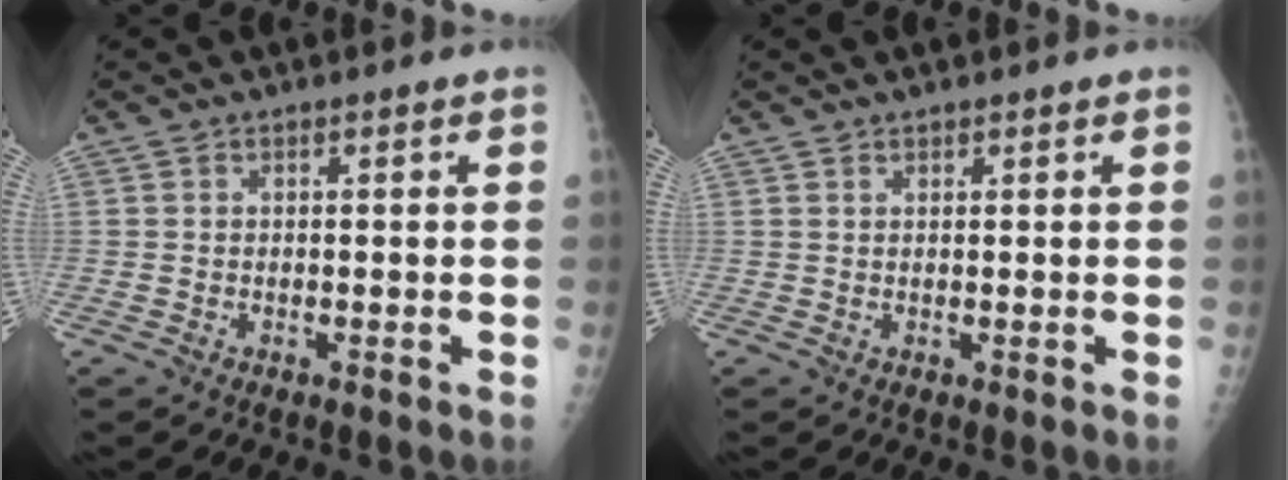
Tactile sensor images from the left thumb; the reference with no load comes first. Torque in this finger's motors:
{"motor_torque": [0.01, 0.14, 0.23, -0.04, 0.01]}